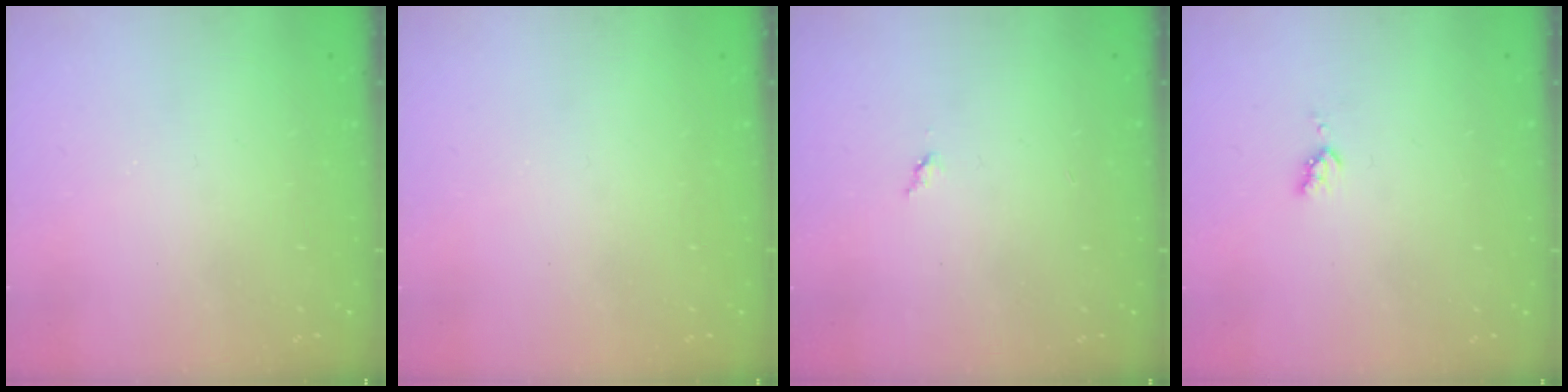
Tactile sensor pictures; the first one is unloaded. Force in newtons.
{"total": 0.0}
{"total": 3.5, "press": 3.4, "slide": 0.4}
{"total": 3.0, "press": 3.0, "slide": 0.4}